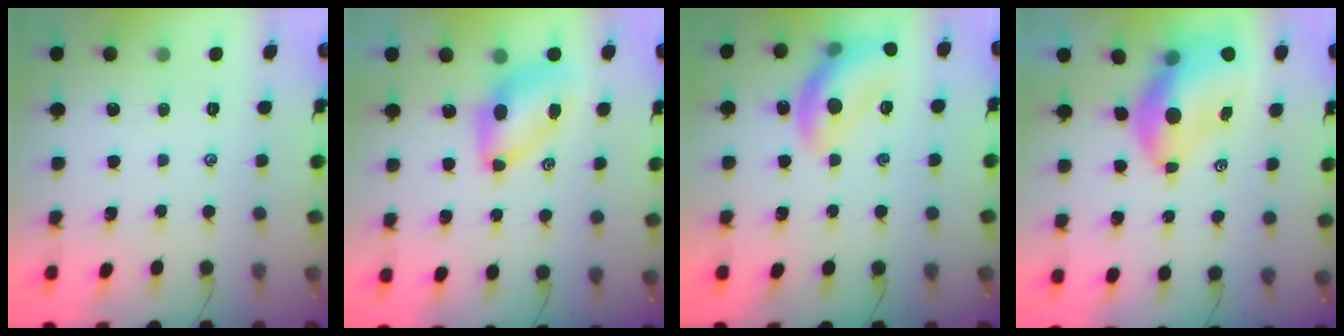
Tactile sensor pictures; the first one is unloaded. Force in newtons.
{"total": 7.1, "press": 7.0, "slide": 1.1}
{"total": 14.8, "press": 14.6, "slide": 2.2}
{"total": 9.6, "press": 9.2, "slide": 2.6}